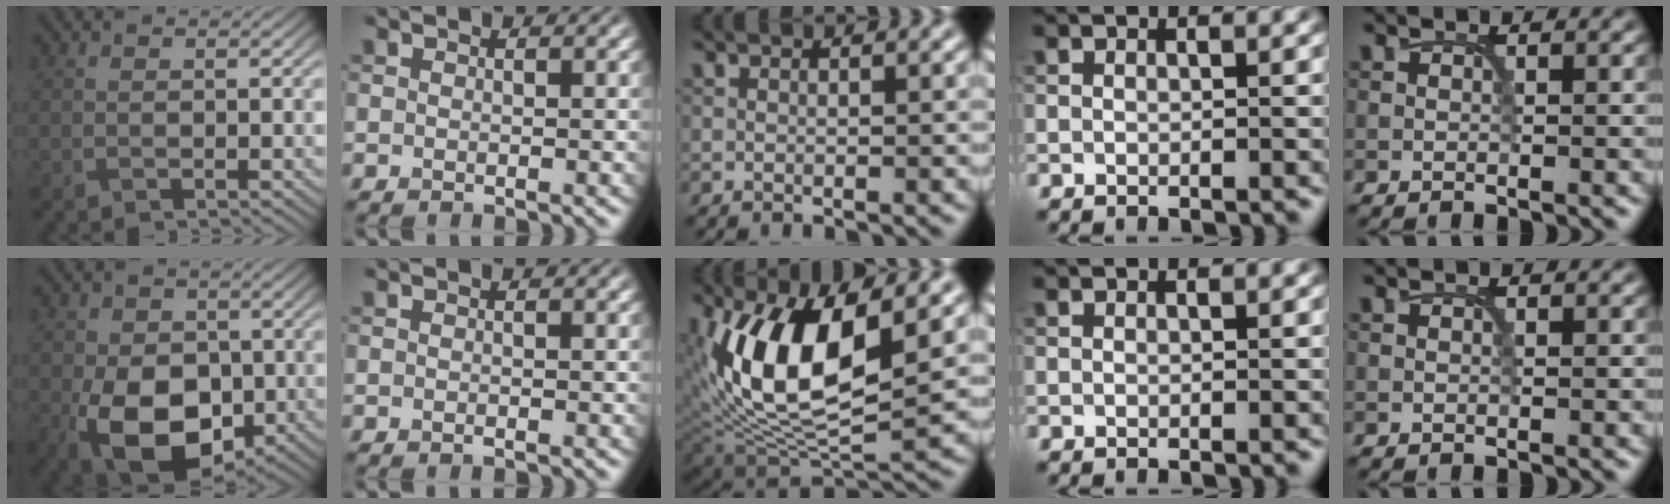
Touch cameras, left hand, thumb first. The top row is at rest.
{"thumb": {"total": 12.8, "force": [-3.3, 8.7, 8.8], "torque": [-0.163, -0.033, -0.057]}, "middle": {"total": 10.6, "force": [2.8, 4.7, 9.1], "torque": [-0.177, -0.012, 0.052]}}